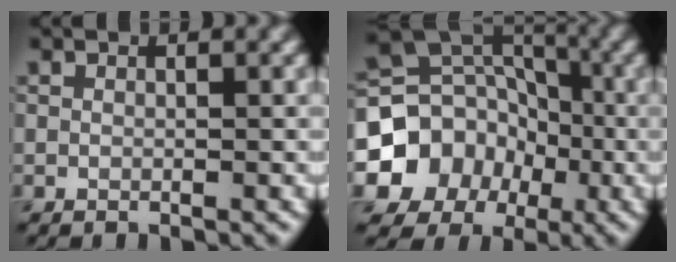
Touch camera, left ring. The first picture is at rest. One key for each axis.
{"total": 9.5, "fx": -3.3, "fy": 8.3, "fz": 3.2, "tx": -0.061, "ty": 0.007, "tz": -0.075}